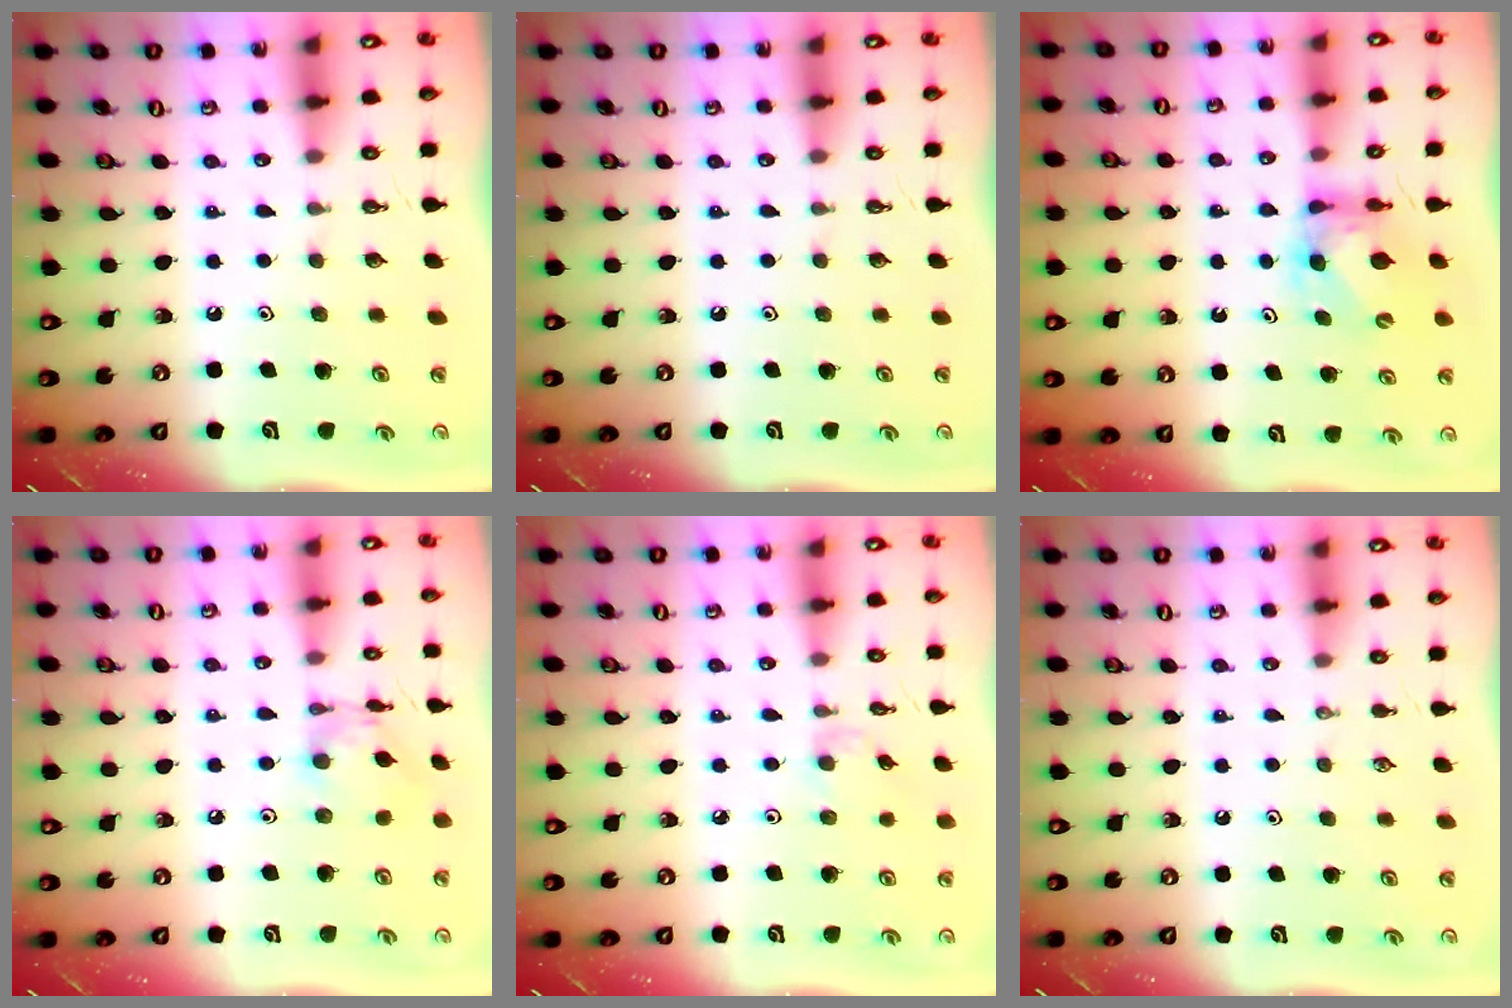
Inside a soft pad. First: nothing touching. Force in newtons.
{"total": 0.0}
{"total": 6.3, "press": 6.3, "slide": 0.4}
{"total": 6.8, "press": 6.8, "slide": 0.3}
{"total": 1.1, "press": 1.0, "slide": 0.4}
{"total": 0.0}